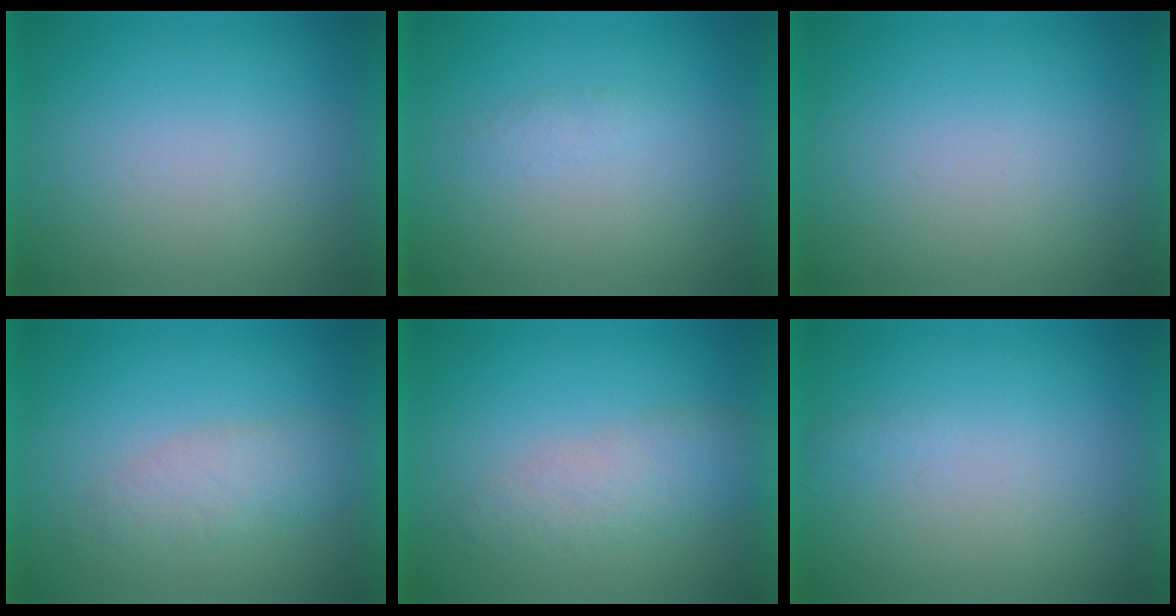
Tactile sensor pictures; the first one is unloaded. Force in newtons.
{"total": 1.2}
{"total": 0.0}
{"total": 2.9}
{"total": 3.4}
{"total": 1.1}